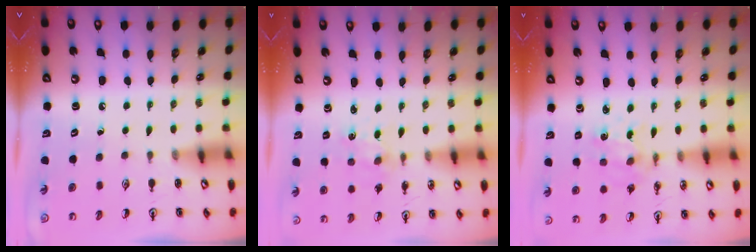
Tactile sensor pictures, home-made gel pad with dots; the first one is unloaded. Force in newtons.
{"total": 1.9, "press": 1.9, "slide": 0.3}
{"total": 2.3, "press": 2.3, "slide": 0.4}